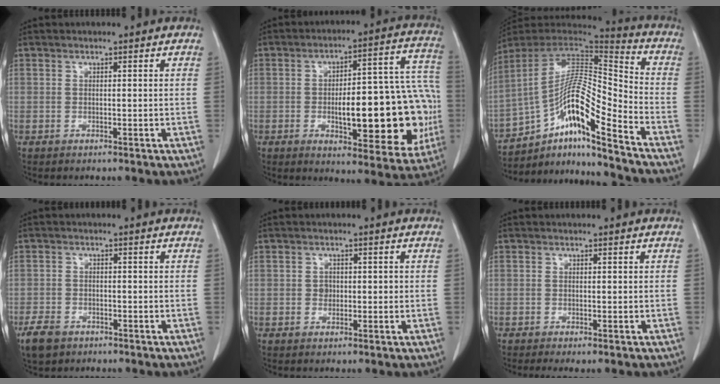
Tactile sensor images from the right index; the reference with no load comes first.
{"total": 22.7, "force": [-3.8, 7.1, 21.2], "torque": [-0.214, 0.037, -0.033]}
{"total": 17.7, "force": [-10.6, 1.7, 14.1], "torque": [-0.262, 0.013, -0.184]}
{"total": 4.5, "force": [-3.2, 2.6, 1.9], "torque": [-0.043, -0.002, -0.052]}
{"total": 1.7, "force": [-0.1, 1.4, 0.9], "torque": [-0.012, 0.004, 0.000]}
{"total": 2.3, "force": [-1.8, 0.4, 1.4], "torque": [-0.017, -0.007, -0.023]}